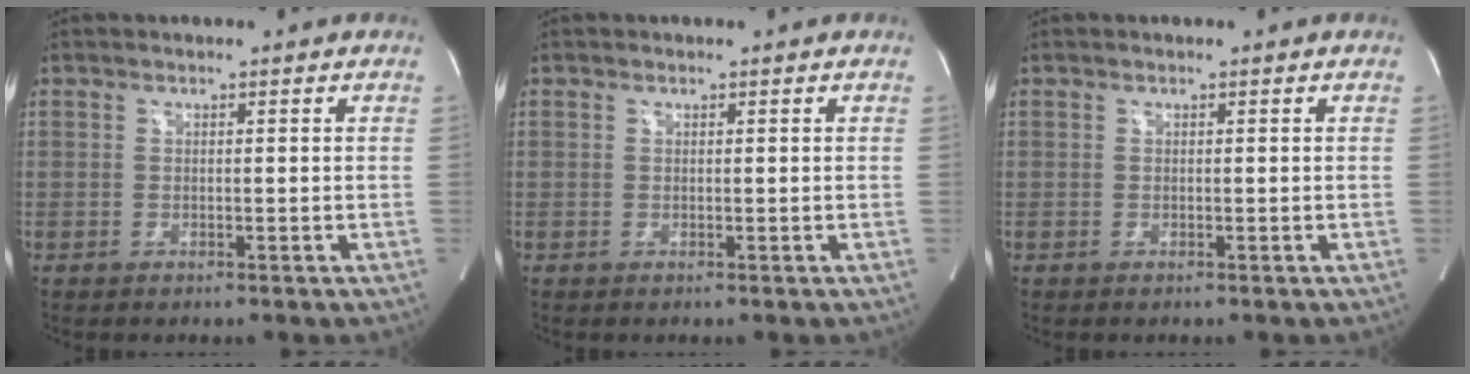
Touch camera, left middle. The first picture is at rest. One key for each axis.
{"total": 0.0}
{"total": 0.0}